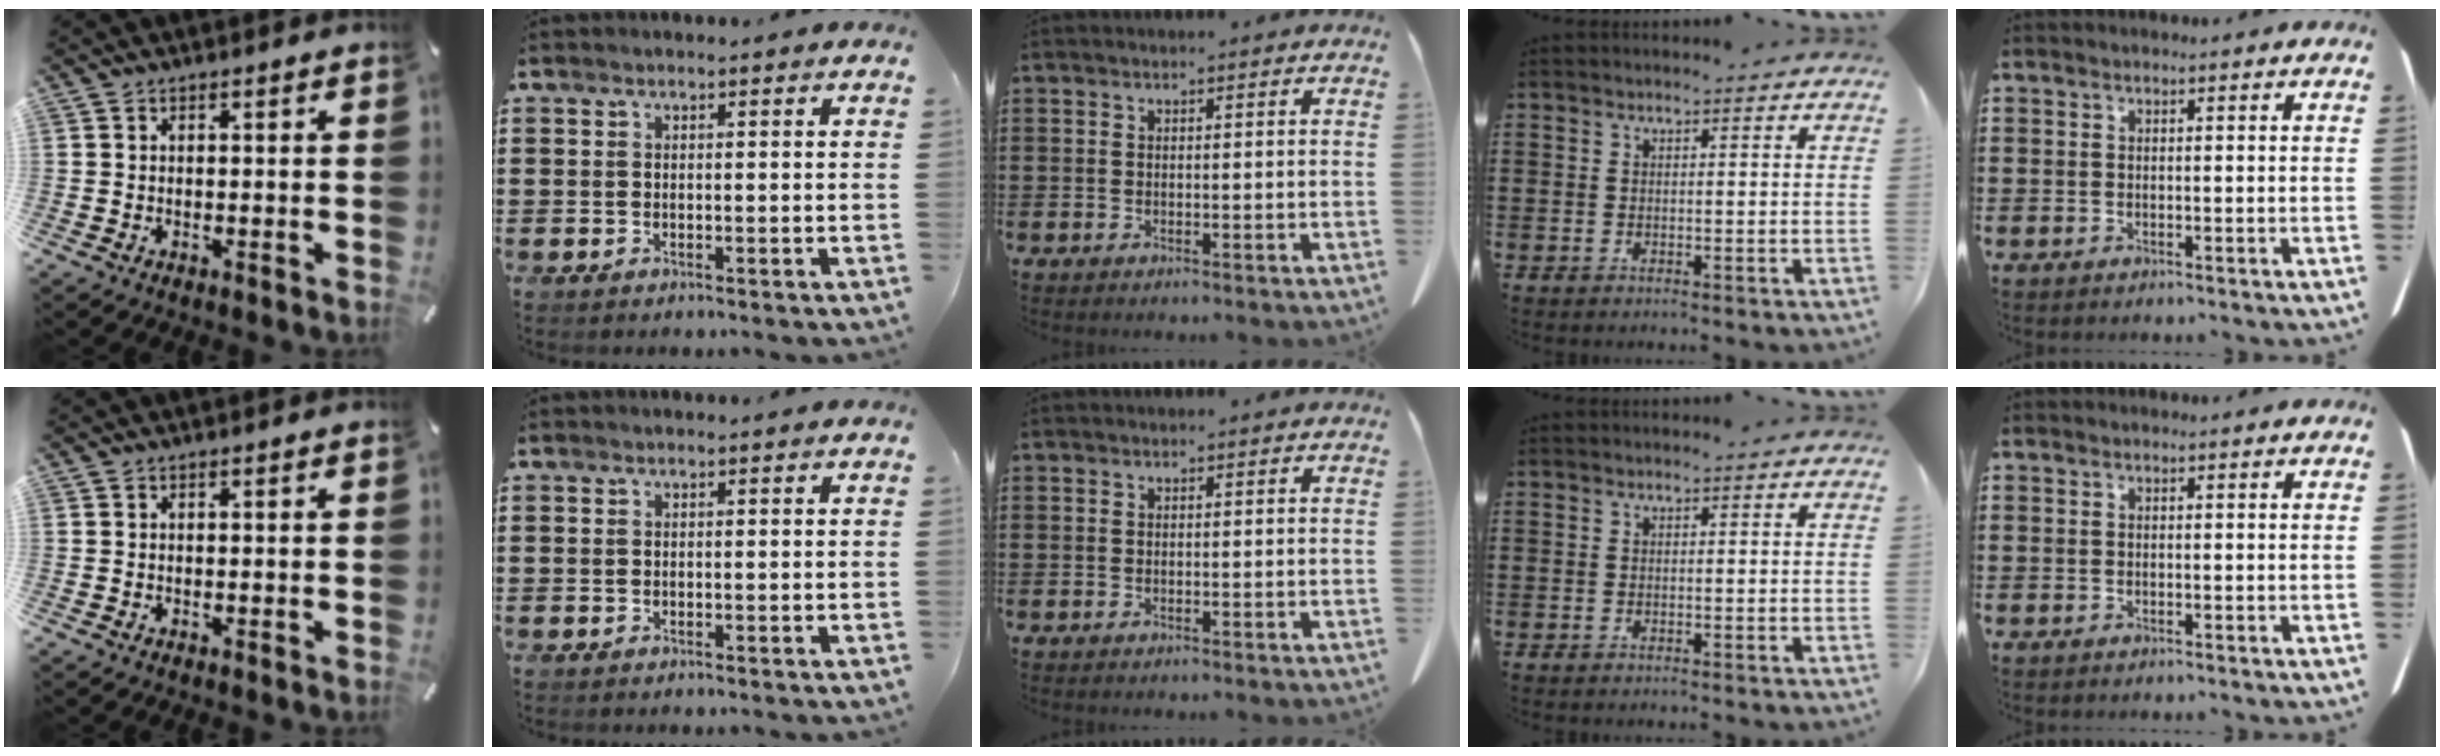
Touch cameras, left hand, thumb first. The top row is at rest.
{}